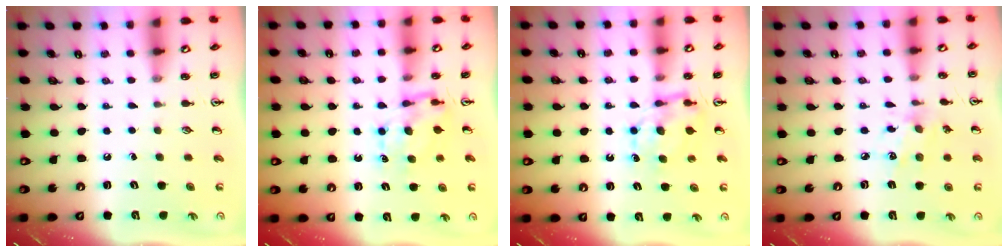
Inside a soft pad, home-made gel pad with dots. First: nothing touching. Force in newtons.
{"total": 6.6, "press": 6.5, "slide": 0.6}
{"total": 7.9, "press": 7.9, "slide": 0.6}
{"total": 6.3, "press": 6.3, "slide": 0.6}